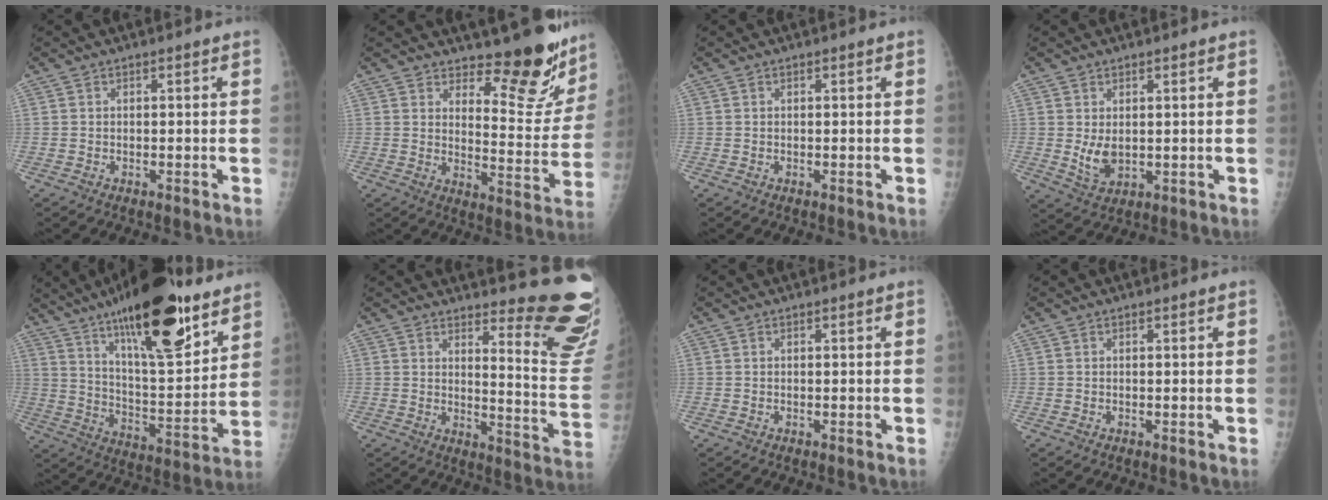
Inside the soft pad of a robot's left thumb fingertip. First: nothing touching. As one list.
[{"total": 13.7, "force": [12.2, 4.3, 4.5], "torque": [-0.016, -0.126, 0.156]}, {"total": 0.0}, {"total": 4.6, "force": [0.8, 3.0, 3.3], "torque": [-0.052, -0.017, 0.027]}, {"total": 25.6, "force": [16.0, 7.9, 18.4], "torque": [-0.263, -0.064, 0.259]}, {"total": 15.8, "force": [14.0, 1.4, 7.2], "torque": [-0.072, -0.179, 0.160]}, {"total": 0.0}, {"total": 0.0}]